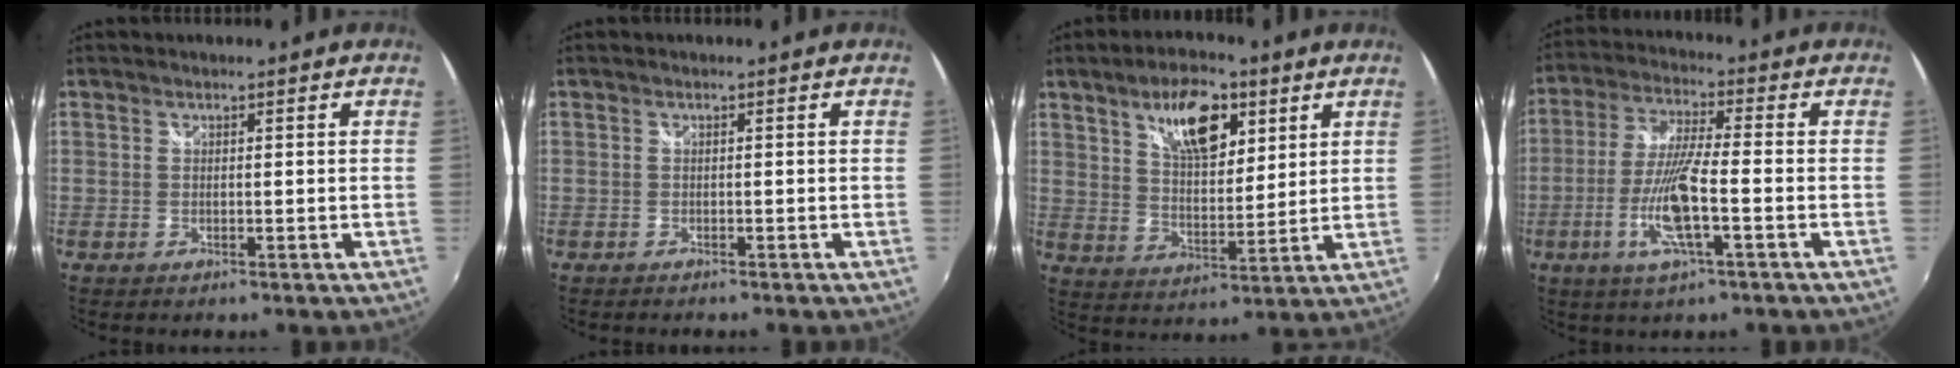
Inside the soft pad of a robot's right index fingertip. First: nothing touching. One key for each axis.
{"total": 0.9, "fx": -0.9, "fy": 0.1, "fz": 0.2, "tx": -0.006, "ty": -0.007, "tz": -0.015}
{"total": 11.7, "fx": 6.1, "fy": 5.1, "fz": 8.6, "tx": -0.139, "ty": 0.012, "tz": 0.105}
{"total": 10.8, "fx": -3.5, "fy": 1.0, "fz": 10.2, "tx": -0.210, "ty": -0.005, "tz": -0.065}